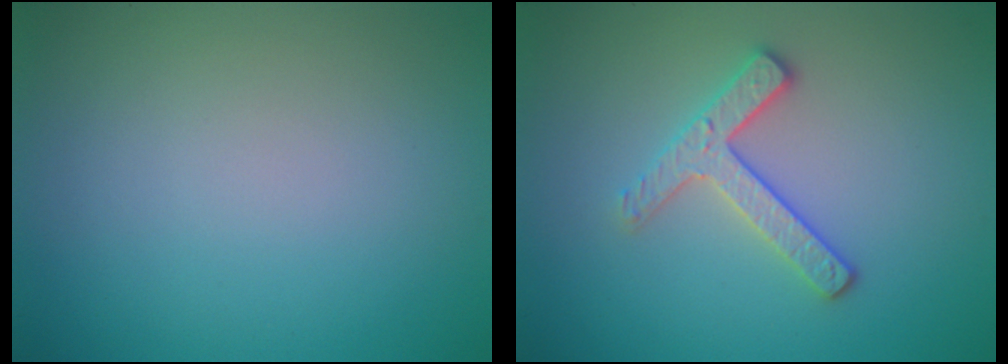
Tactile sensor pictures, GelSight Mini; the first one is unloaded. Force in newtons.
{"total": 2.8, "press": 2.6, "slide": 1.1}